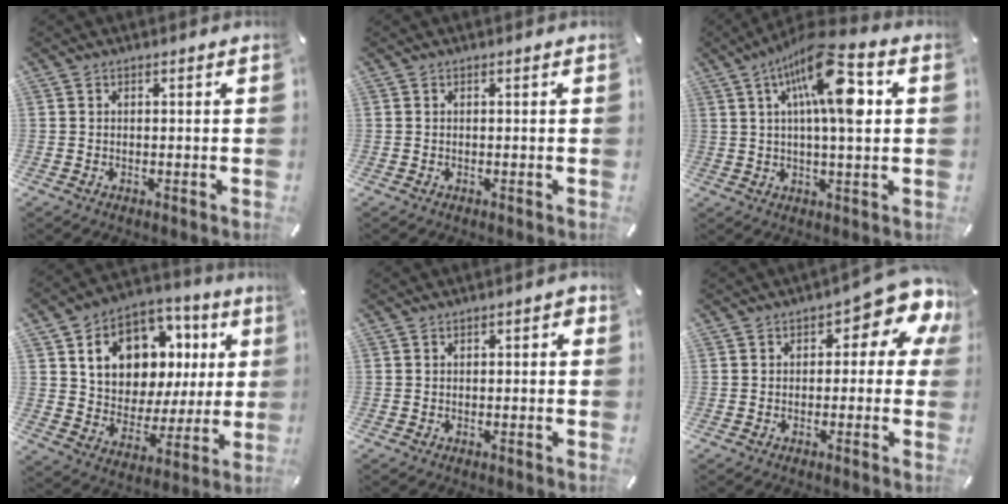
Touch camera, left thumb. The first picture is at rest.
{"total": 0.0}
{"total": 16.7, "force": [5.6, 5.3, 14.8], "torque": [-0.252, -0.007, 0.087]}
{"total": 15.1, "force": [5.9, 11.7, 7.6], "torque": [-0.123, -0.034, 0.113]}
{"total": 1.4, "force": [-0.1, 1.0, 0.9], "torque": [-0.016, 0.007, -0.003]}
{"total": 9.7, "force": [4.6, 4.3, 7.3], "torque": [-0.089, -0.036, 0.075]}